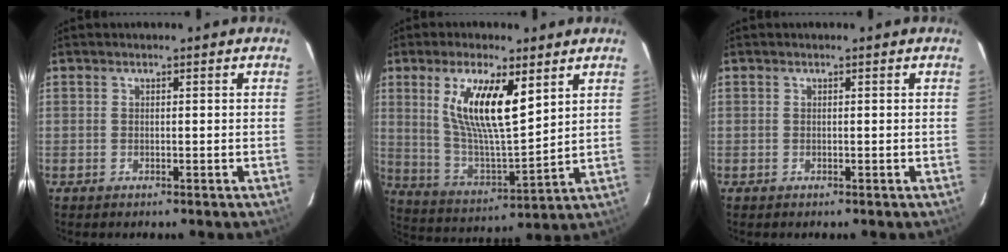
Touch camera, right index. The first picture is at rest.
{"total": 14.8, "force": [6.2, 4.2, 12.7], "torque": [-0.237, -0.002, 0.126]}
{"total": 0.0}